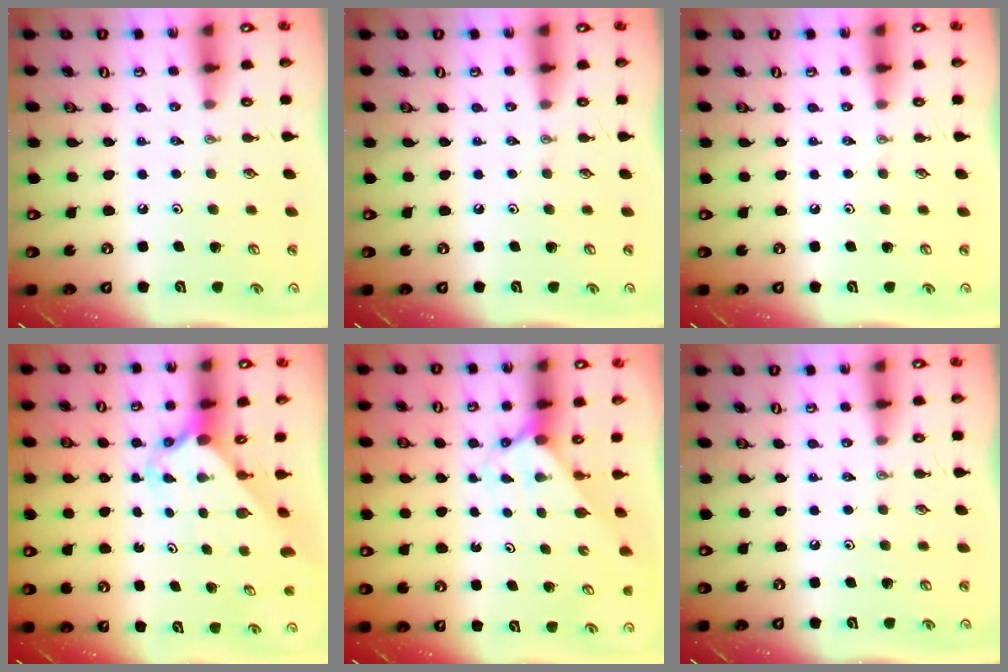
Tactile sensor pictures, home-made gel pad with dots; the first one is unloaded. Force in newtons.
{"total": 0.0}
{"total": 0.0}
{"total": 2.2, "press": 2.2, "slide": 0.2}
{"total": 1.9, "press": 1.9, "slide": 0.2}
{"total": 0.0}